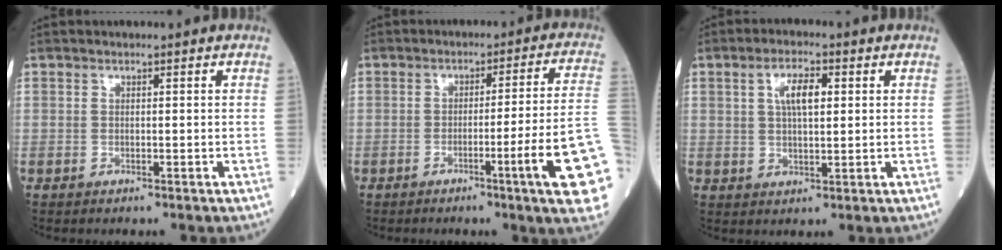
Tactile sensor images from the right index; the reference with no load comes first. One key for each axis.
{"total": 13.1, "fx": -4.4, "fy": -1.6, "fz": 12.2, "tx": -0.130, "ty": 0.003, "tz": -0.062}
{"total": 5.1, "fx": 1.4, "fy": 1.5, "fz": 4.6, "tx": -0.090, "ty": 0.008, "tz": 0.026}